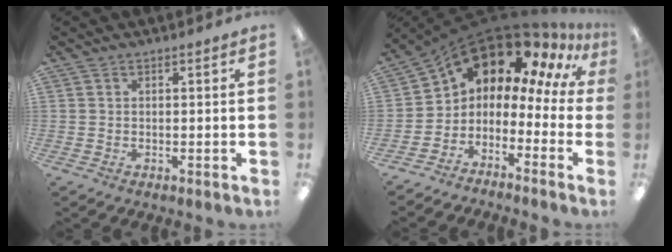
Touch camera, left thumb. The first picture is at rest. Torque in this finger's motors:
{"motor_torque": [-0.63, 2.02, 1.09, 1.11, 0.10]}